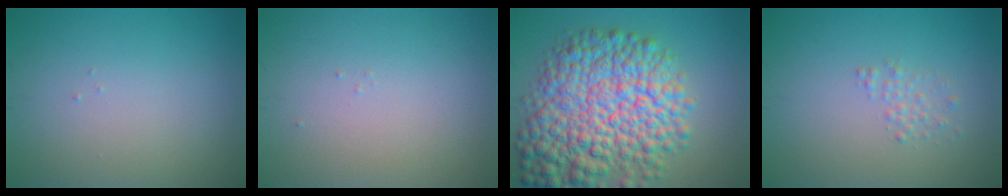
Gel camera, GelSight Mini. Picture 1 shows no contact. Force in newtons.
{"total": 0.0}
{"total": 12.3, "press": 12.3, "slide": 0.5}
{"total": 1.2, "press": 1.2, "slide": 0.0}